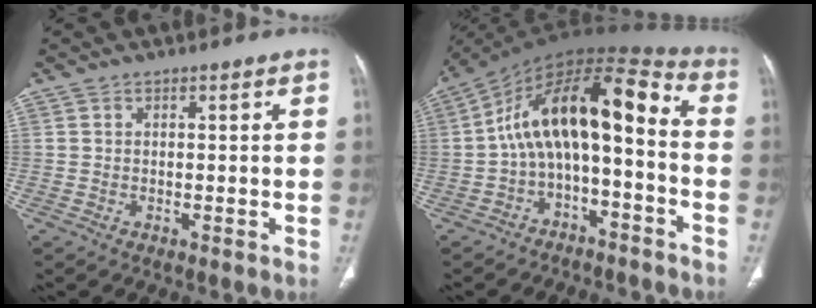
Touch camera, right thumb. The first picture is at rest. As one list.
[{"total": 16.1, "force": [-2.6, 7.4, 14.1], "torque": [-0.221, 0.105, -0.047]}]